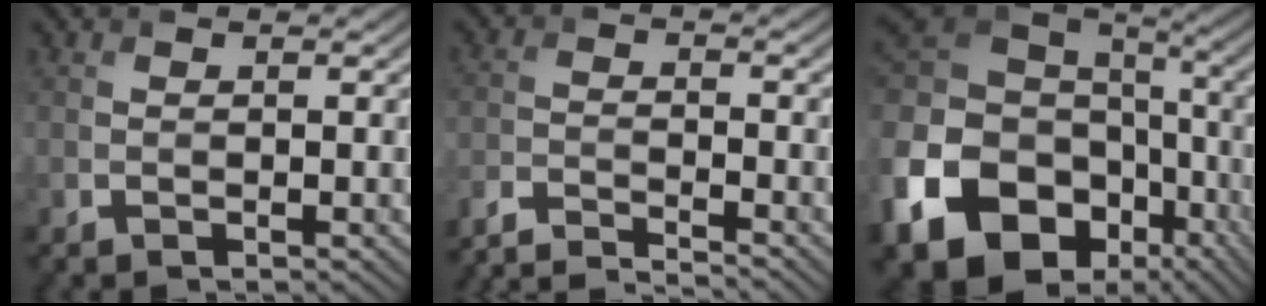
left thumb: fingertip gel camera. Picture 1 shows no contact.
{"total": 6.0, "force": [-5.6, 0.4, 2.1], "torque": [-0.037, -0.003, -0.111]}
{"total": 21.9, "force": [-7.3, 16.6, 12.2], "torque": [-0.328, -0.040, -0.102]}